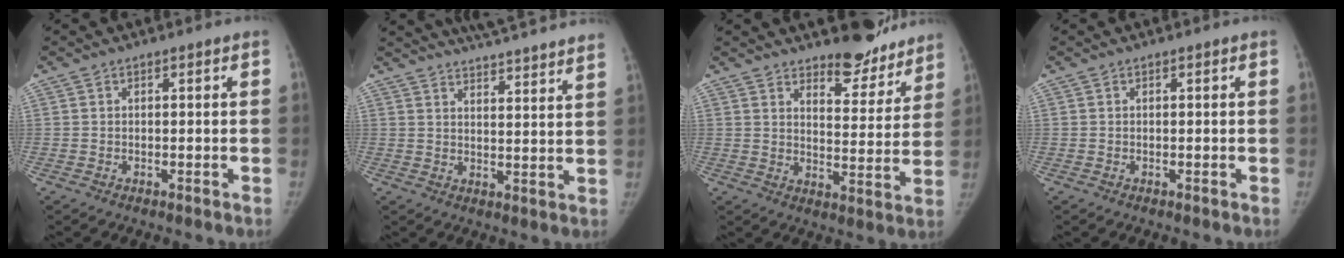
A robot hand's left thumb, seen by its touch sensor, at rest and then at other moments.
{"total": 19.6, "force": [17.9, 1.9, 7.9], "torque": [-0.101, -0.063, 0.229]}
{"total": 12.3, "force": [10.6, 4.3, 4.6], "torque": [-0.016, -0.088, 0.146]}
{"total": 0.0}